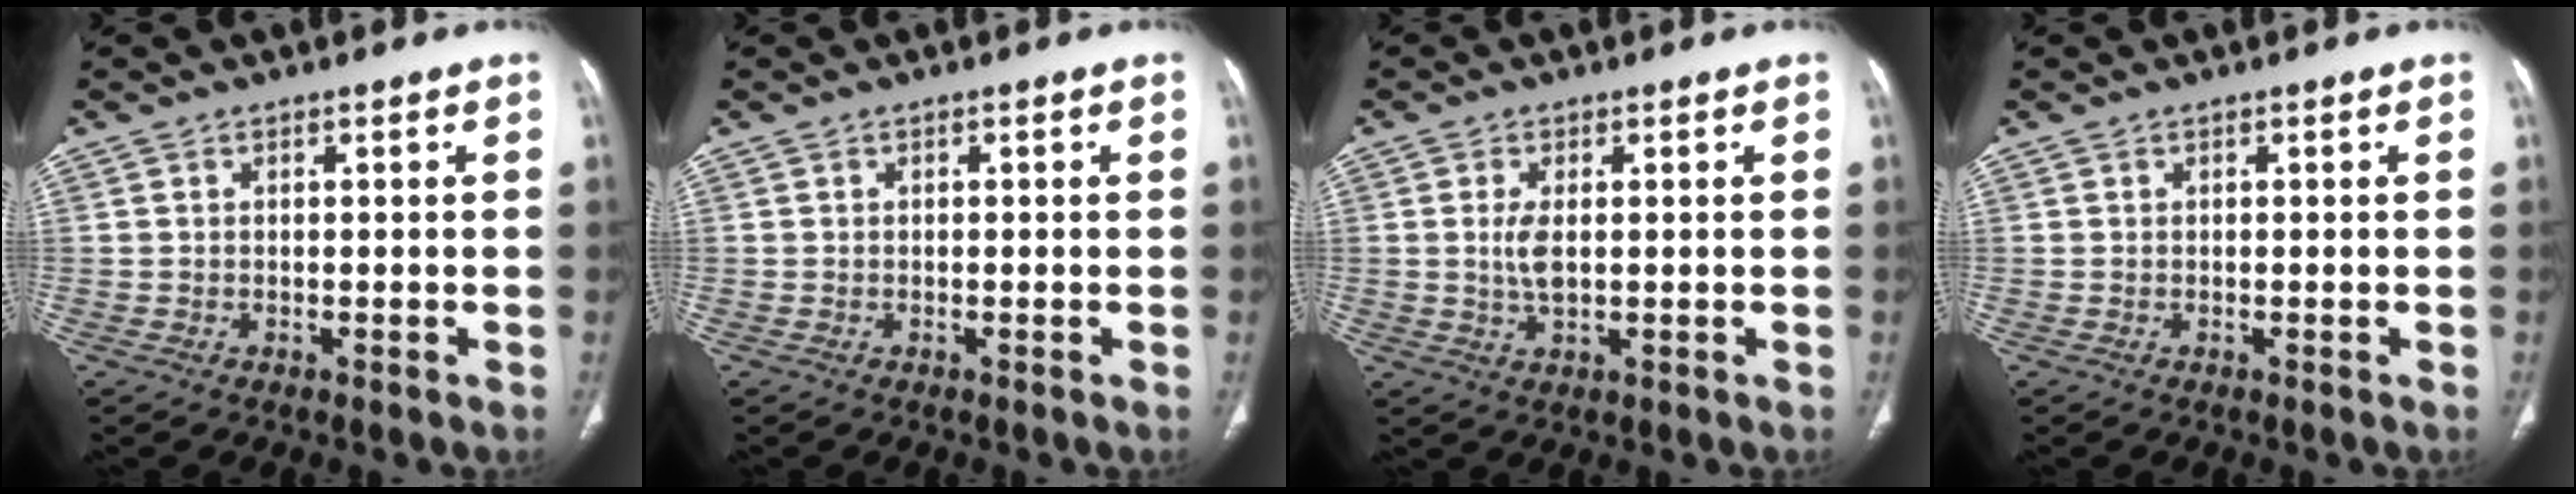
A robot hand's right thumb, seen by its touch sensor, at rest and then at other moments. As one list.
[{"total": 0.0}, {"total": 3.8, "force": [0.3, 1.8, 3.4], "torque": [-0.073, -0.004, 0.009]}, {"total": 0.0}]